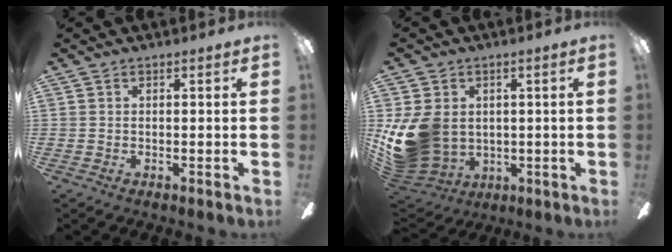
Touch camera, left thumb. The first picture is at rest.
{"total": 15.2, "force": [-0.2, 12.3, 8.9], "torque": [-0.197, -0.007, 0.001]}